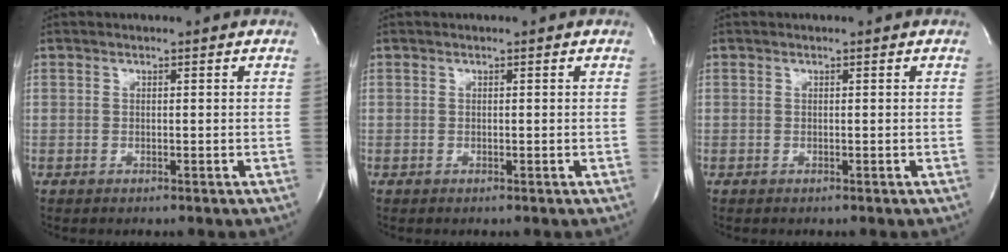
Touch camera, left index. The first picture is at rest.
{"total": 0.0}
{"total": 0.0}